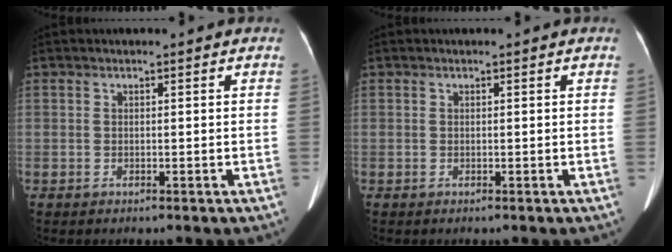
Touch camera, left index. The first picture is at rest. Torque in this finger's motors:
{"motor_torque": [0.04, 0.04, 0.00, 0.00]}